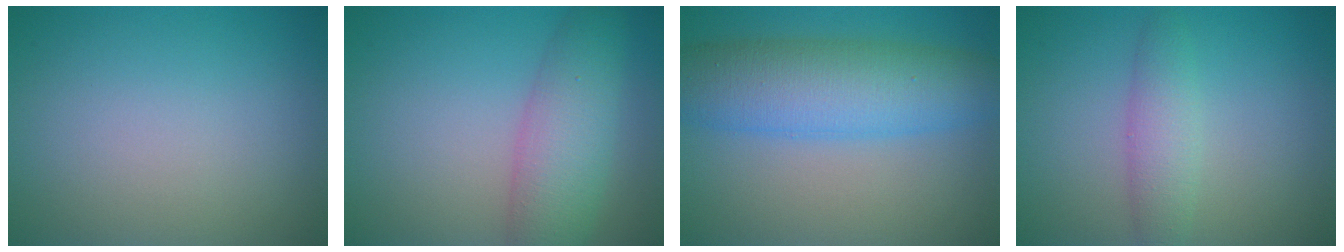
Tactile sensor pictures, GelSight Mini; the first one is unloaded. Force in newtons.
{"total": 5.6, "press": 5.6, "slide": 0.2}
{"total": 8.0, "press": 8.0, "slide": 0.2}
{"total": 2.7, "press": 2.7, "slide": 0.1}